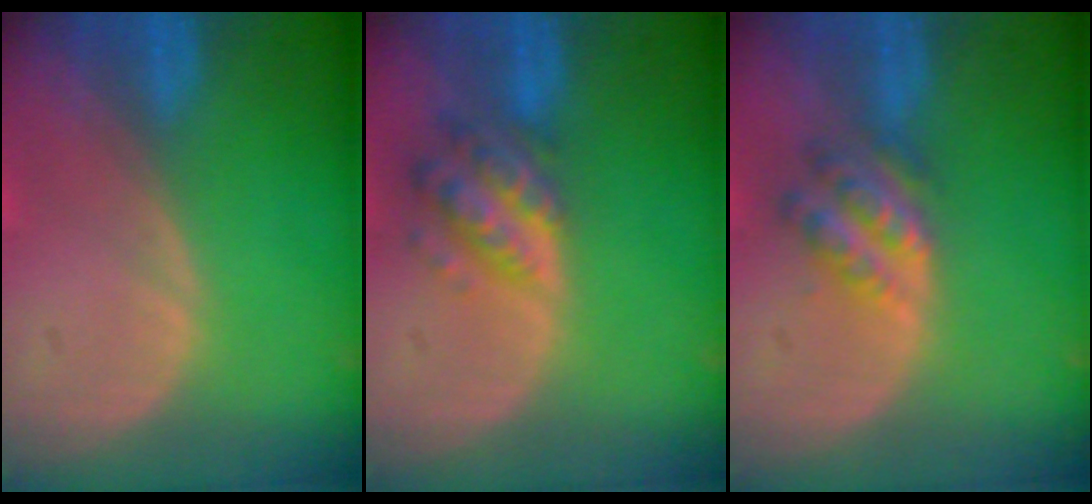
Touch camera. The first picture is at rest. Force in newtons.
{"total": 6.4, "press": 5.7, "slide": 2.8}
{"total": 5.4, "press": 5.0, "slide": 2.2}